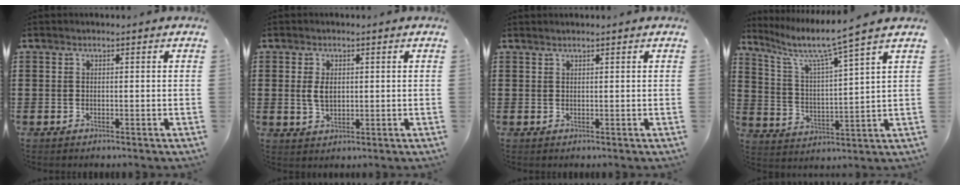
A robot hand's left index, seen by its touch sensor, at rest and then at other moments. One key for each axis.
{"total": 3.2, "fx": 0.4, "fy": 1.8, "fz": 2.6, "tx": -0.061, "ty": 0.004, "tz": 0.005}
{"total": 0.5, "fx": 0.4, "fy": -0.1, "fz": 0.3, "tx": -0.006, "ty": -0.002, "tz": 0.009}
{"total": 6.3, "fx": 5.0, "fy": -0.1, "fz": 3.9, "tx": -0.099, "ty": -0.040, "tz": 0.074}